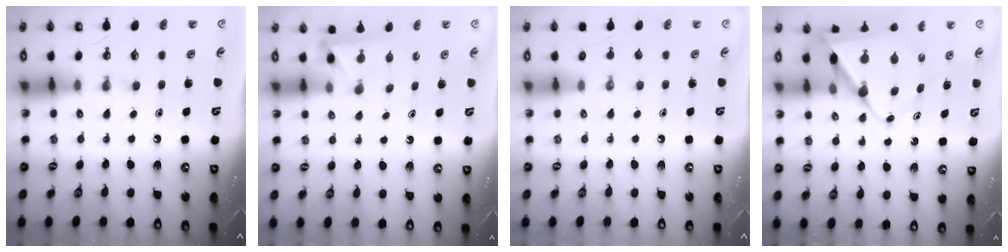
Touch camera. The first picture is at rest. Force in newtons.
{"total": 2.5, "press": 2.4, "slide": 0.3}
{"total": 0.0}
{"total": 8.4, "press": 8.4, "slide": 0.8}